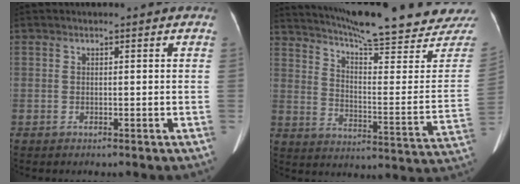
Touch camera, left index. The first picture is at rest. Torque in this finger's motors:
{"motor_torque": [0.77, -1.37, 0.17, 0.02]}